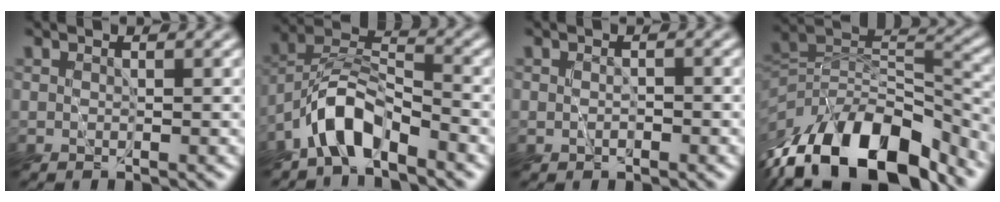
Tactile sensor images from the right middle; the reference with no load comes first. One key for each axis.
{"total": 6.1, "fx": -4.5, "fy": 2.1, "fz": 3.5, "tx": -0.061, "ty": 0.009, "tz": -0.096}
{"total": 0.8, "fx": -0.4, "fy": 0.6, "fz": 0.5, "tx": -0.008, "ty": -0.002, "tz": -0.008}
{"total": 14.6, "fx": -9.7, "fy": 6.5, "fz": 8.8, "tx": -0.176, "ty": 0.013, "tz": -0.173}